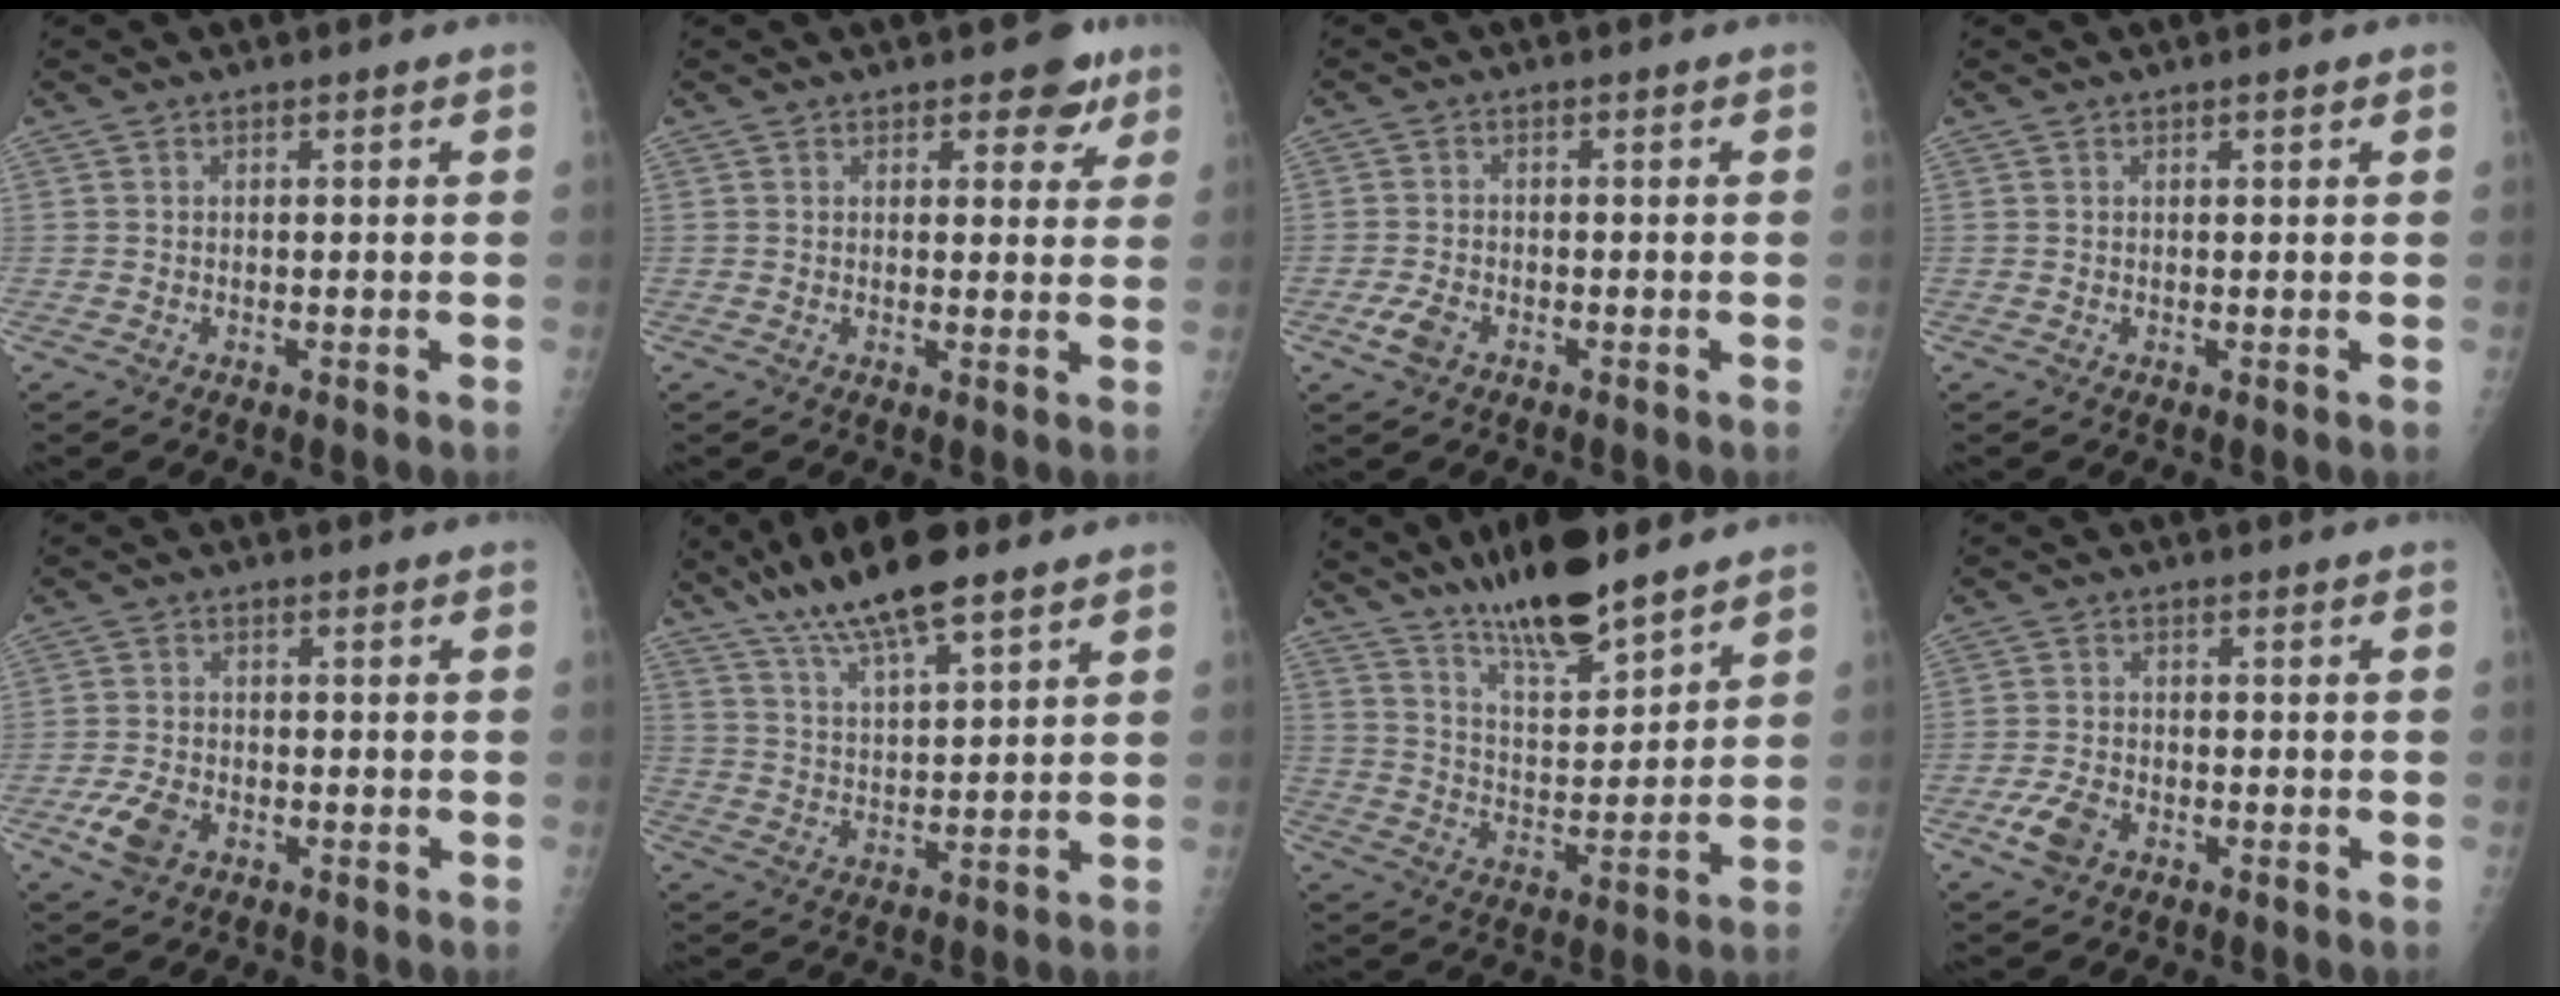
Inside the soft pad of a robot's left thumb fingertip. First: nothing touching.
{"total": 5.2, "force": [3.2, 2.8, 3.0], "torque": [-0.003, -0.012, 0.036]}
{"total": 3.1, "force": [-1.5, 1.9, 1.9], "torque": [-0.044, 0.001, -0.029]}
{"total": 0.8, "force": [0.5, 0.2, 0.5], "torque": [-0.008, -0.001, 0.007]}
{"total": 5.1, "force": [-2.2, 3.3, 3.2], "torque": [-0.067, 0.004, -0.041]}
{"total": 13.8, "force": [9.5, 3.6, 9.3], "torque": [-0.153, -0.030, 0.173]}
{"total": 15.4, "force": [11.9, 3.8, 8.9], "torque": [-0.128, -0.072, 0.209]}
{"total": 4.4, "force": [-2.2, 2.8, 2.7], "torque": [-0.059, 0.005, -0.041]}